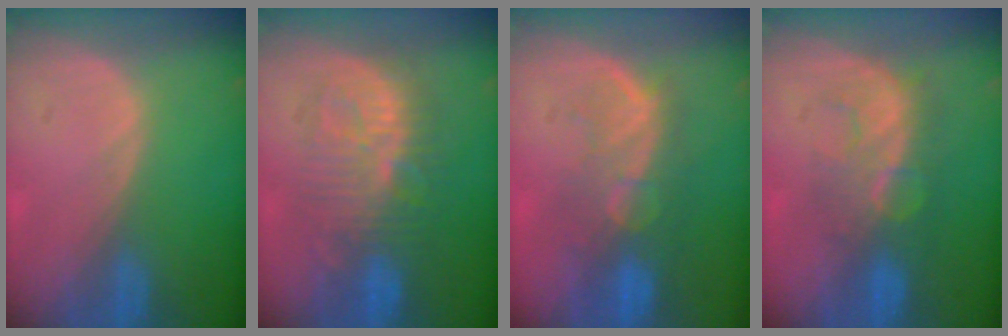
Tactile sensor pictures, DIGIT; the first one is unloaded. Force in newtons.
{"total": 9.4, "press": 9.3, "slide": 1.4}
{"total": 10.0, "press": 8.5, "slide": 5.3}
{"total": 7.9, "press": 7.5, "slide": 2.7}